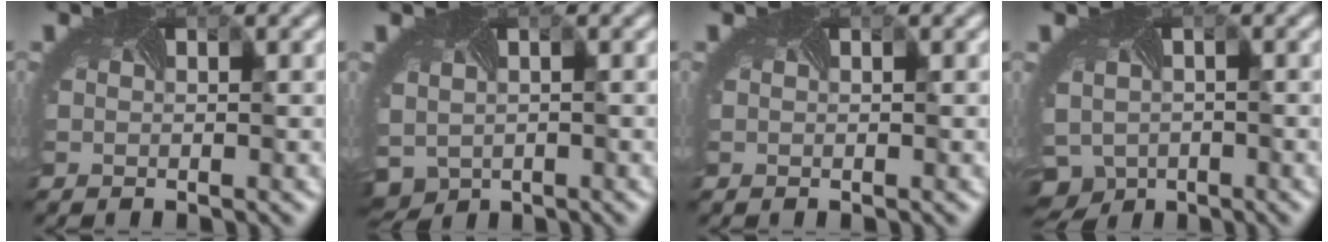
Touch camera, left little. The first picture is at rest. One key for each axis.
{"total": 2.9, "fx": -0.7, "fy": 2.4, "fz": 1.4, "tx": -0.039, "ty": -0.020, "tz": -0.003}
{"total": 0.0}
{"total": 5.9, "fx": -3.3, "fy": 4.5, "fz": 1.9, "tx": -0.057, "ty": -0.041, "tz": -0.033}